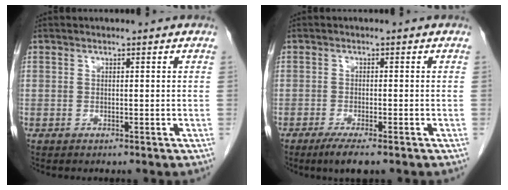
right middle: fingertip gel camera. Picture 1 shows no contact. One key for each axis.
{"total": 4.1, "fx": -2.8, "fy": 0.5, "fz": 2.9, "tx": -0.049, "ty": -0.010, "tz": -0.045}